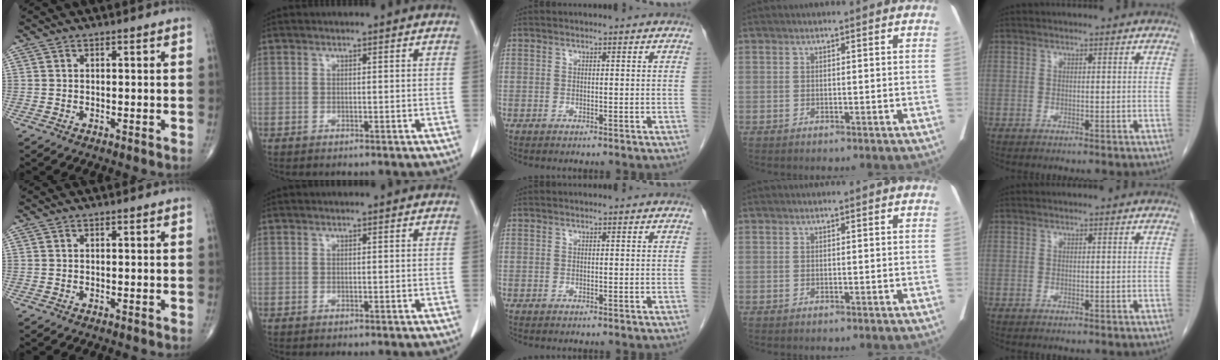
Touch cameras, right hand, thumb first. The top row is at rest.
{}